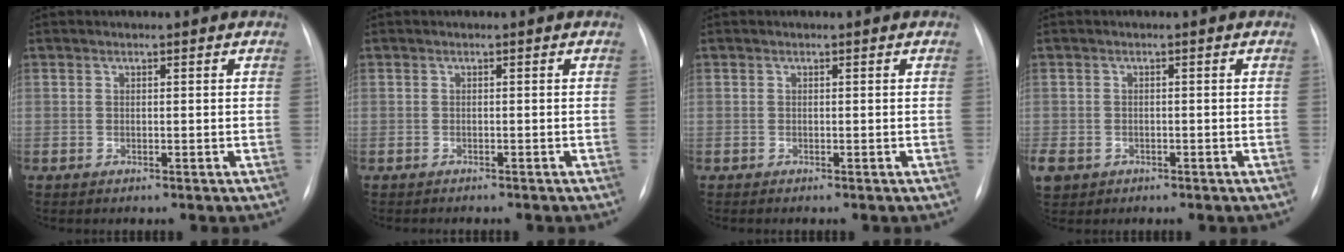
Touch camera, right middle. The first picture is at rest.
{"total": 2.4, "force": [-2.2, 0.5, 1.0], "torque": [-0.018, -0.007, -0.020]}
{"total": 0.0}
{"total": 5.8, "force": [-3.0, 4.6, 1.9], "torque": [-0.060, -0.004, -0.041]}